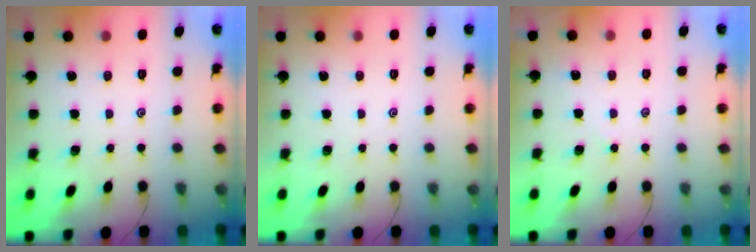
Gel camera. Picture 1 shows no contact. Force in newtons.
{"total": 0.0}
{"total": 3.6, "press": 3.5, "slide": 0.5}